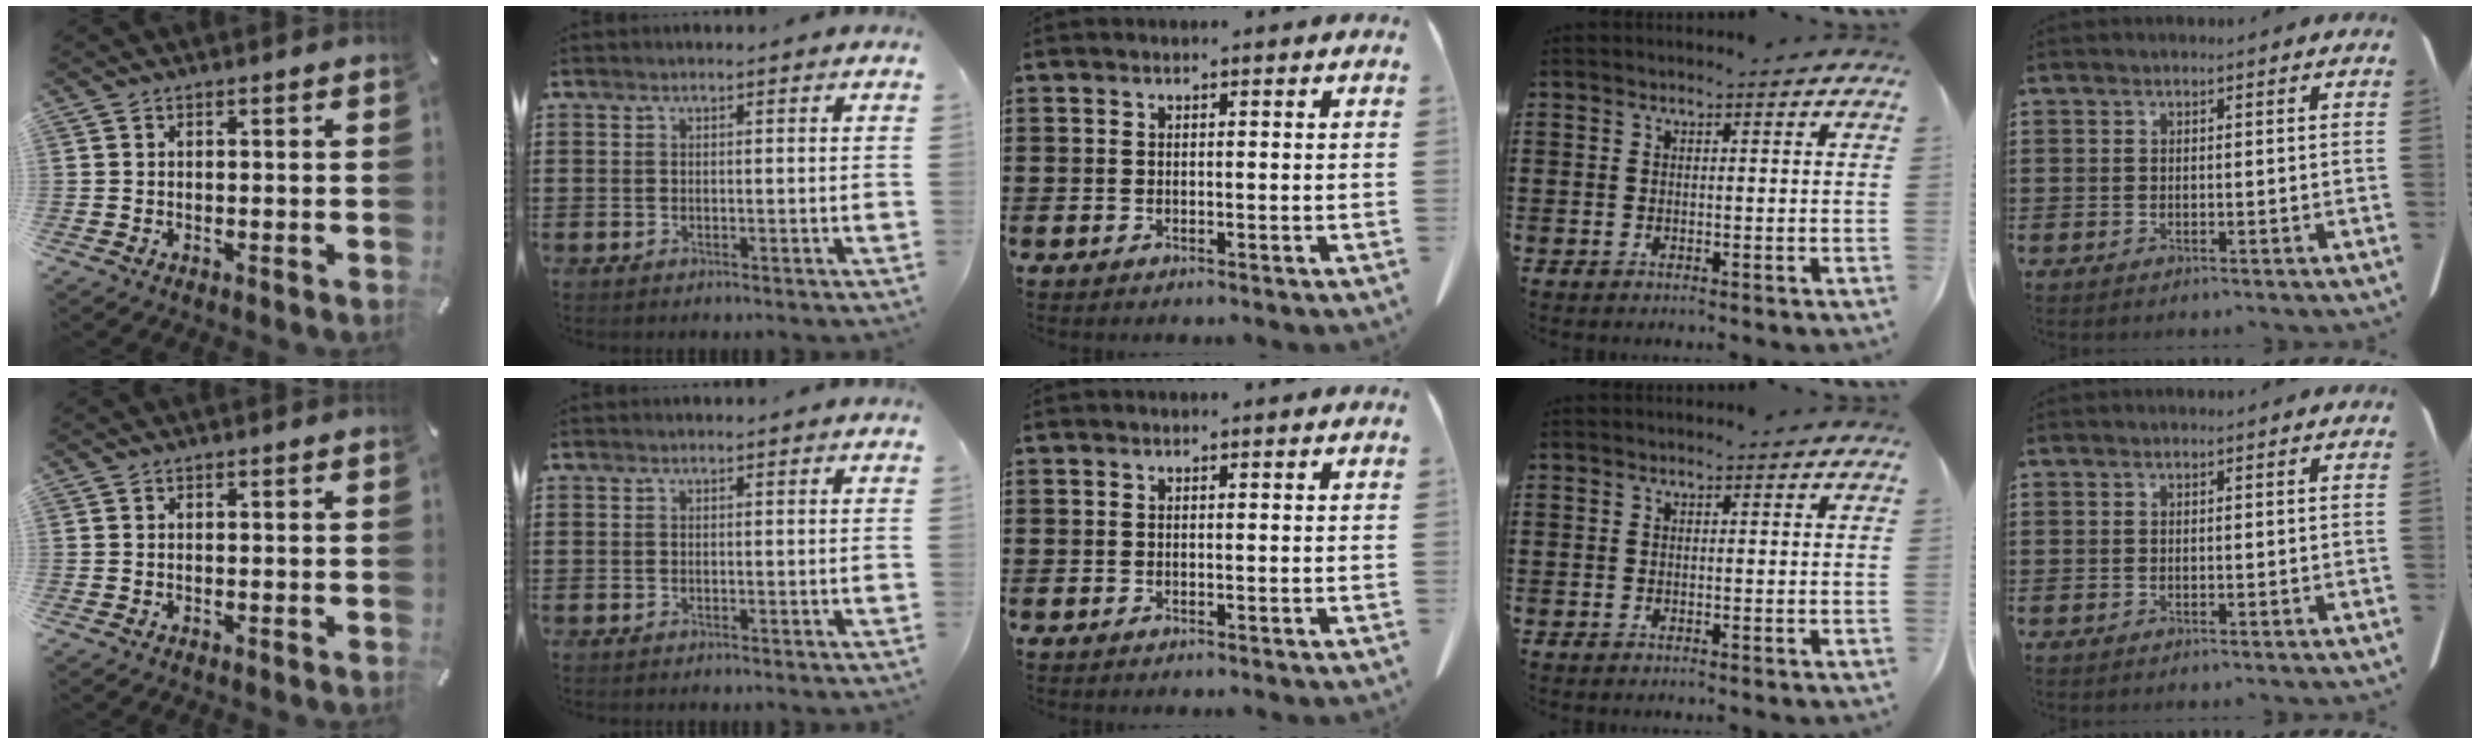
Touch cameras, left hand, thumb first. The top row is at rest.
{}